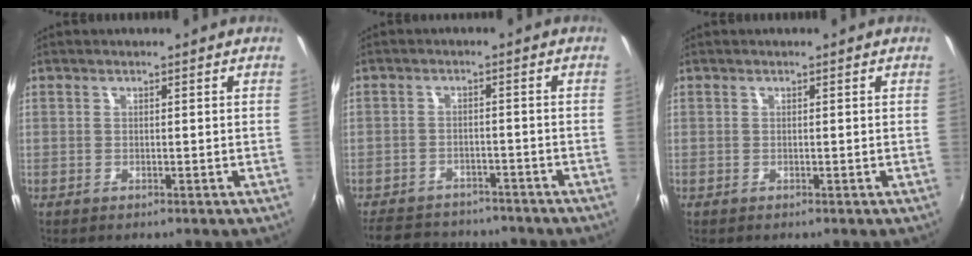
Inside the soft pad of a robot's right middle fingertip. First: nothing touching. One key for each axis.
{"total": 11.4, "fx": -9.9, "fy": 4.6, "fz": 3.4, "tx": -0.091, "ty": 0.011, "tz": -0.141}
{"total": 0.0}